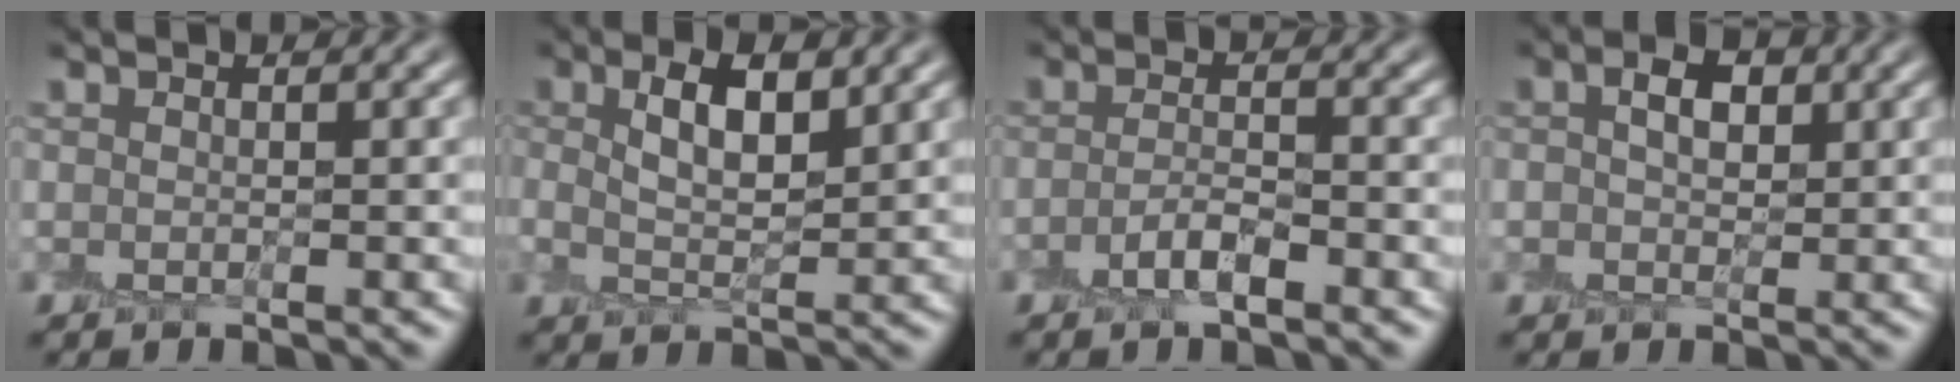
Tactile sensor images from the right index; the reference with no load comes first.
{"total": 4.5, "force": [1.5, 1.5, 3.9], "torque": [-0.077, 0.005, 0.026]}
{"total": 2.3, "force": [-1.2, 0.7, 1.9], "torque": [-0.037, 0.003, -0.028]}
{"total": 2.8, "force": [0.7, 1.8, 2.0], "torque": [-0.040, 0.006, 0.010]}